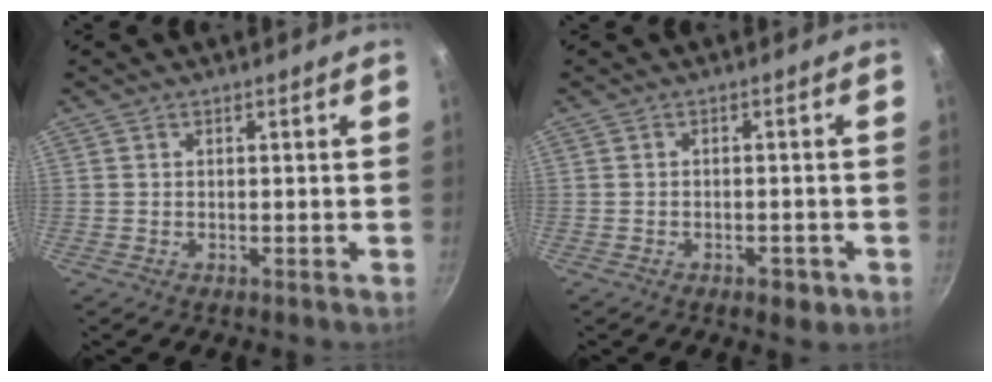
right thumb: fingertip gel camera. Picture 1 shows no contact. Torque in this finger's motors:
{"motor_torque": [-0.22, 0.00, -0.32, 0.11, 0.02]}